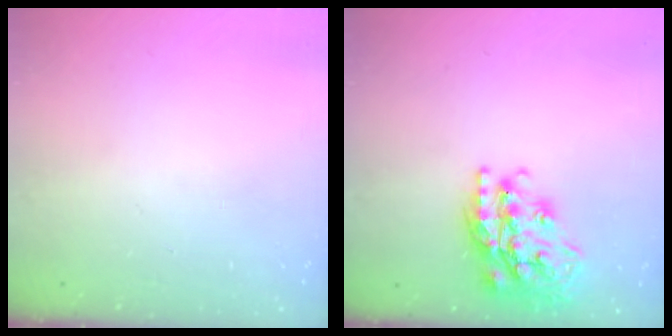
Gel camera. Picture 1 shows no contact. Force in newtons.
{"total": 22.6, "press": 22.5, "slide": 1.7}